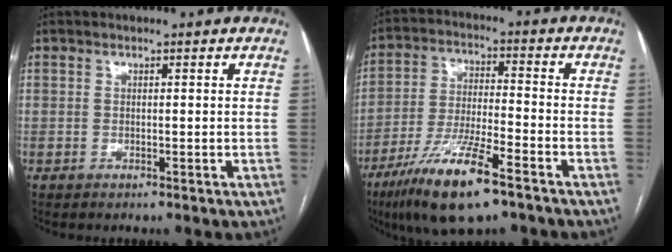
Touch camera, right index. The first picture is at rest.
{"total": 13.4, "force": [-8.3, 2.0, 10.3], "torque": [-0.201, -0.024, -0.146]}